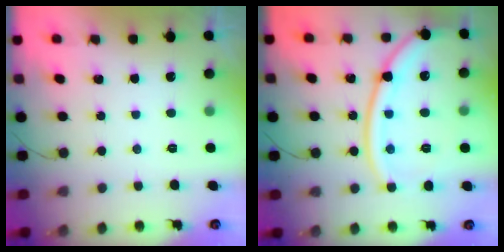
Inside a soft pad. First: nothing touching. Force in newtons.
{"total": 15.3, "press": 15.3, "slide": 0.8}